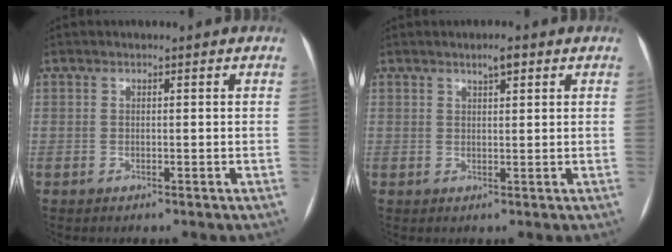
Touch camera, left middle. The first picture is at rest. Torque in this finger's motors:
{"motor_torque": [0.04, -0.07, 0.08, 0.00]}